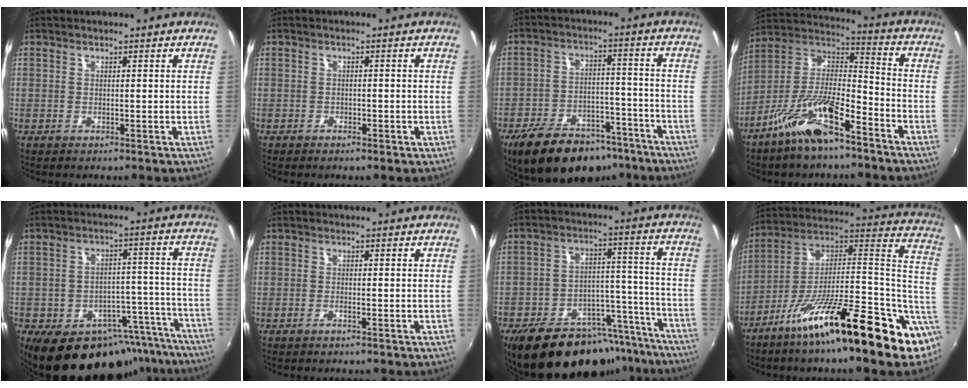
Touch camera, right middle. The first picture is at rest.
{"total": 1.5, "force": [-1.1, 0.7, 0.8], "torque": [-0.016, -0.002, -0.018]}
{"total": 18.0, "force": [-13.2, 8.6, 8.7], "torque": [-0.177, 0.002, -0.186]}
{"total": 14.3, "force": [-9.2, 4.3, 10.1], "torque": [-0.198, 0.009, -0.173]}
{"total": 20.7, "force": [-15.8, 10.4, 8.6], "torque": [-0.140, 0.034, -0.185]}
{"total": 1.1, "force": [-0.8, -0.1, 0.8], "torque": [-0.017, -0.001, -0.016]}
{"total": 22.8, "force": [-18.3, 9.6, 9.6], "torque": [-0.170, 0.037, -0.234]}
{"total": 22.3, "force": [-9.7, 4.1, 19.6], "torque": [-0.267, 0.007, -0.175]}